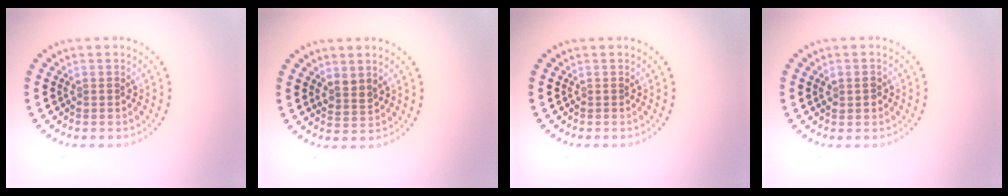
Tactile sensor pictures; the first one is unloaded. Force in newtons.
{"total": 1.5, "press": 1.2, "slide": 0.9}
{"total": 0.0}
{"total": 1.2, "press": 1.2, "slide": 0.2}